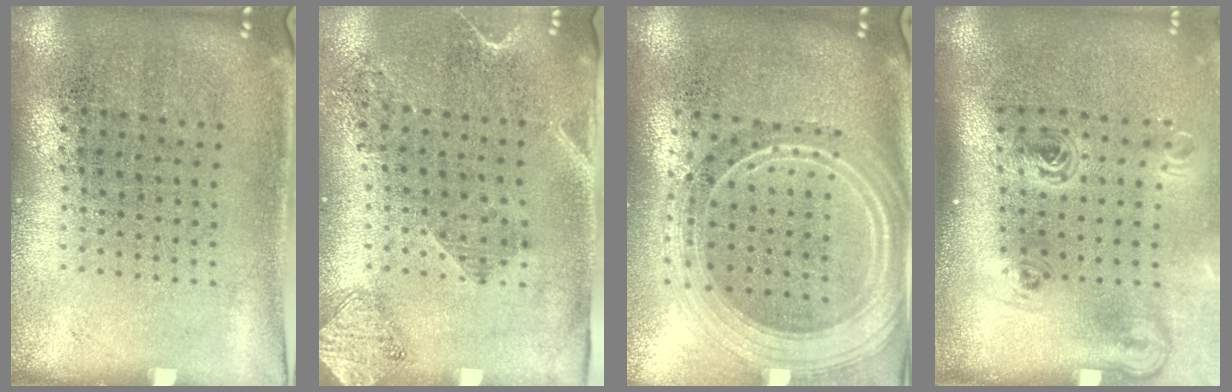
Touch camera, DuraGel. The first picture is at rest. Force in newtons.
{"total": 1.7, "press": 1.4, "slide": 1.0}
{"total": 2.7, "press": 2.2, "slide": 1.4}
{"total": 2.2, "press": 1.4, "slide": 1.7}